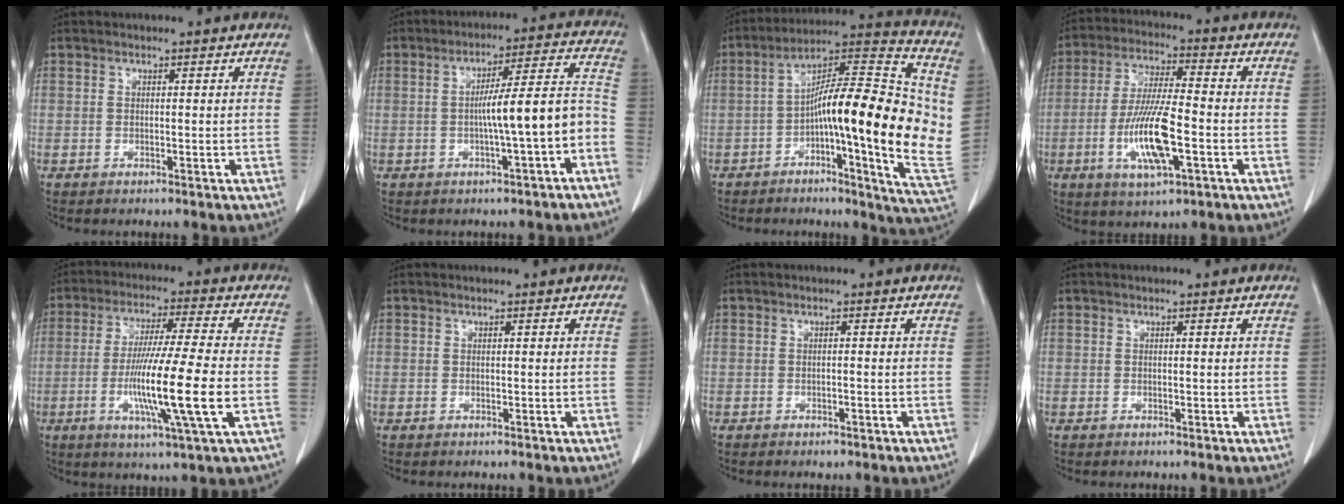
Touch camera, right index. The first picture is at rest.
{"total": 9.9, "force": [-2.9, 0.3, 9.5], "torque": [-0.136, 0.032, -0.041]}
{"total": 22.7, "force": [-0.2, 3.1, 22.4], "torque": [-0.307, 0.028, -0.010]}
{"total": 11.8, "force": [-3.4, 2.1, 11.1], "torque": [-0.222, -0.010, -0.061]}
{"total": 13.9, "force": [-3.0, -0.9, 13.5], "torque": [-0.254, -0.020, -0.060]}
{"total": 0.0}
{"total": 1.0, "force": [-0.6, 0.4, 0.6], "torque": [-0.012, -0.001, -0.002]}
{"total": 0.0}